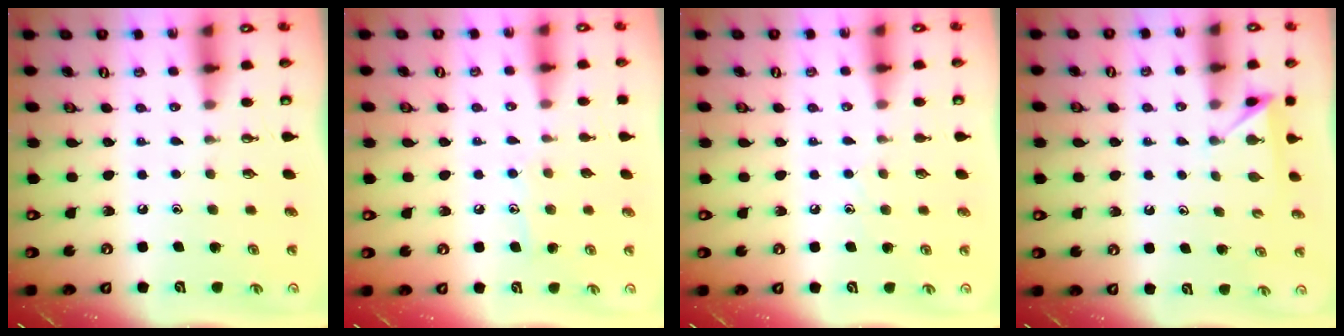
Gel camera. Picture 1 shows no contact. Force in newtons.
{"total": 7.0, "press": 7.0, "slide": 0.4}
{"total": 5.3, "press": 5.3, "slide": 0.7}
{"total": 2.8, "press": 2.8, "slide": 0.5}